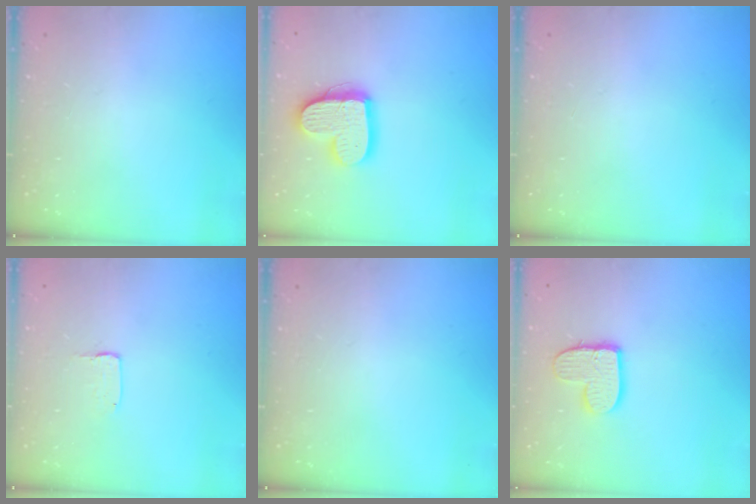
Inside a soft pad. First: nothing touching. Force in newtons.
{"total": 15.7, "press": 15.7, "slide": 1.4}
{"total": 0.0}
{"total": 1.7, "press": 1.6, "slide": 0.1}
{"total": 0.0}
{"total": 10.9, "press": 10.8, "slide": 0.7}